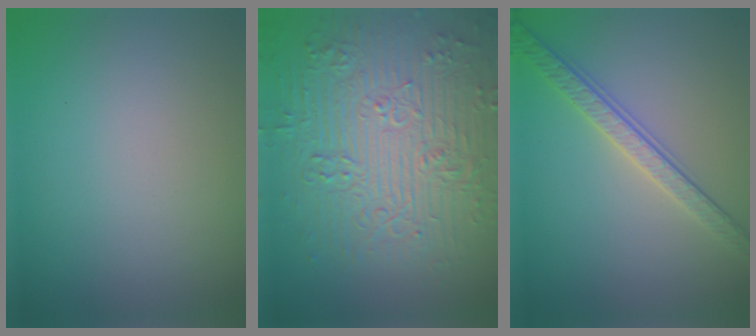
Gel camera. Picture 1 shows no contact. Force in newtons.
{"total": 9.2, "press": 6.8, "slide": 6.2}
{"total": 3.6, "press": 3.3, "slide": 1.6}